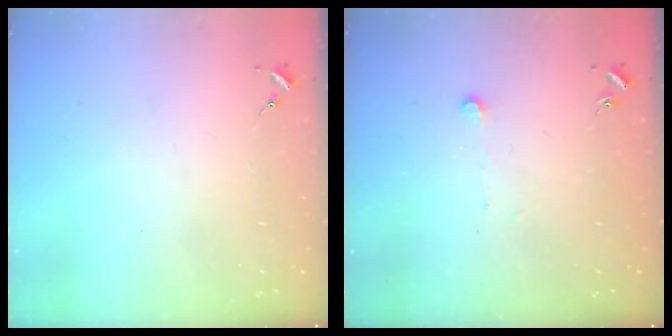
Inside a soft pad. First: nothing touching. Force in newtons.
{"total": 3.7, "press": 3.7, "slide": 0.3}